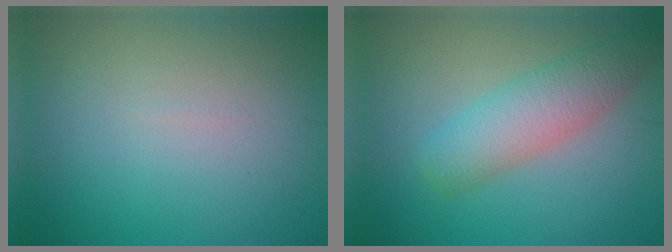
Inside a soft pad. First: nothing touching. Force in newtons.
{"total": 4.5, "press": 4.5, "slide": 0.2}